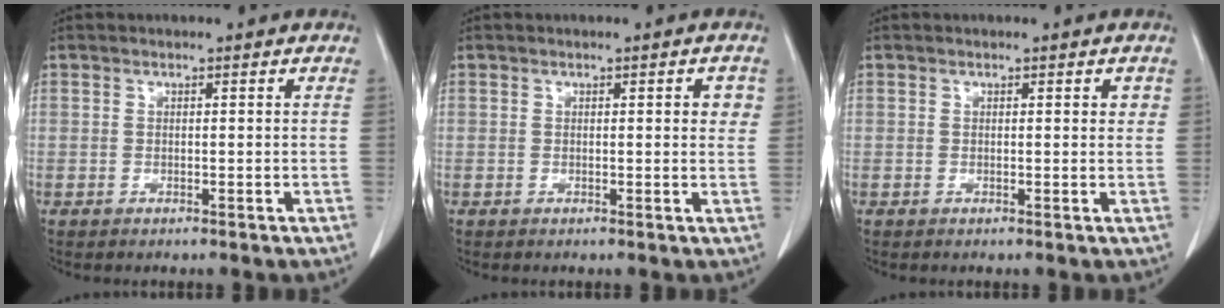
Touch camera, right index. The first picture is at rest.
{"total": 2.1, "force": [0.6, 0.7, 1.9], "torque": [-0.018, 0.002, 0.005]}
{"total": 1.2, "force": [0.5, 0.5, 0.9], "torque": [-0.007, 0.000, 0.004]}